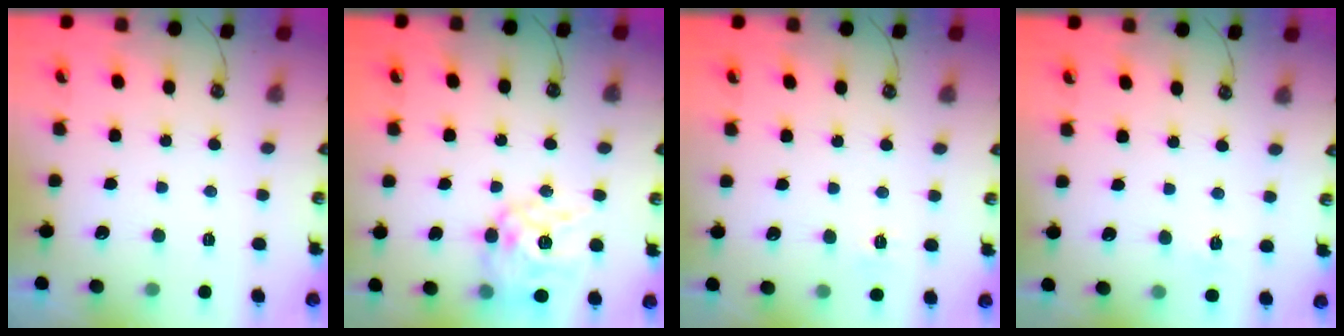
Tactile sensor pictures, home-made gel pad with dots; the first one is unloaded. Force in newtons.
{"total": 13.4, "press": 13.4, "slide": 1.3}
{"total": 4.4, "press": 4.3, "slide": 0.5}
{"total": 4.1, "press": 4.1, "slide": 0.6}